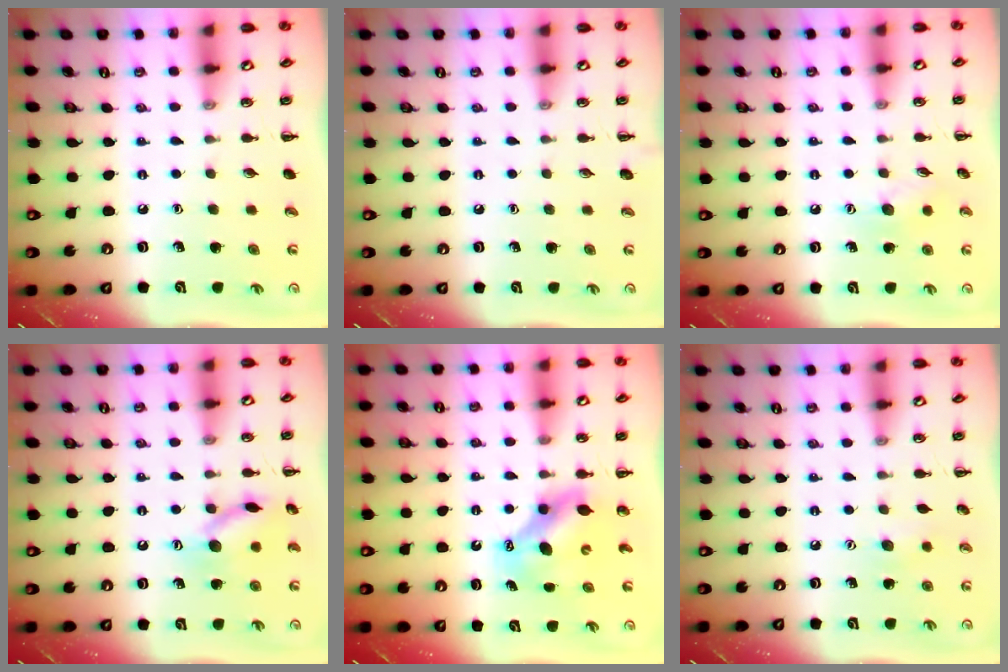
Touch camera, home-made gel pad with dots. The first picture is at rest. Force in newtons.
{"total": 0.0}
{"total": 7.2, "press": 7.1, "slide": 1.0}
{"total": 12.4, "press": 12.3, "slide": 0.9}
{"total": 7.2, "press": 7.0, "slide": 1.6}
{"total": 6.3, "press": 6.1, "slide": 1.4}